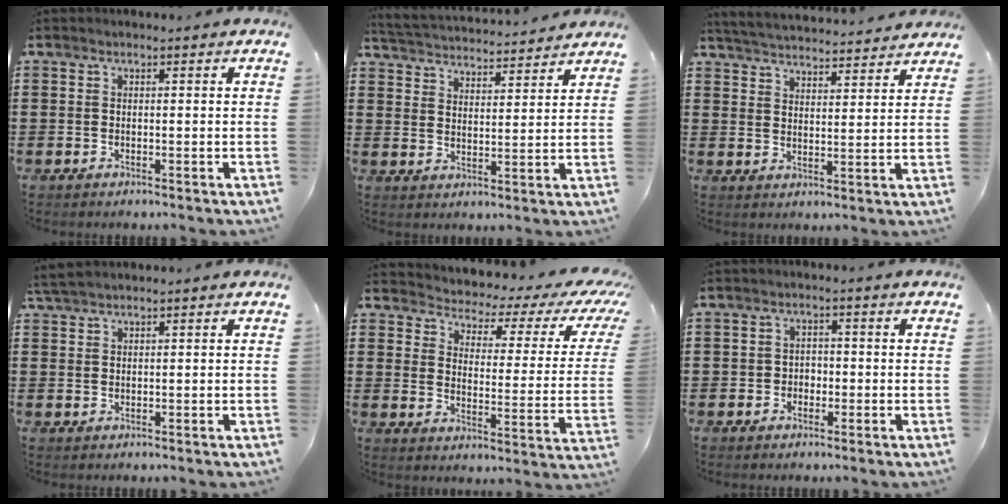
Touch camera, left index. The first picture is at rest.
{"total": 3.6, "force": [3.6, -0.1, -0.1], "torque": [-0.018, -0.026, 0.060]}
{"total": 4.4, "force": [4.4, -0.3, 0.2], "torque": [-0.021, -0.031, 0.076]}
{"total": 2.0, "force": [1.8, 0.2, 0.8], "torque": [-0.020, 0.002, 0.035]}
{"total": 2.7, "force": [2.0, 1.1, 1.4], "torque": [-0.036, -0.027, 0.023]}
{"total": 1.8, "force": [-0.7, 1.6, 0.5], "torque": [-0.016, 0.003, -0.017]}